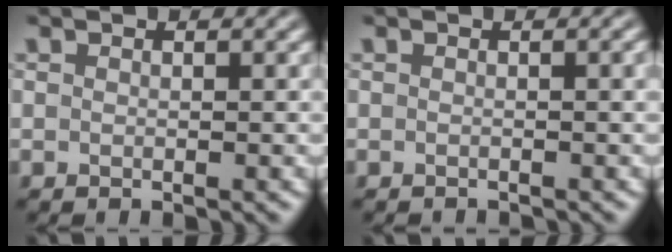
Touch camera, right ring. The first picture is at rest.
{"total": 1.6, "force": [-0.9, 0.5, 1.2], "torque": [-0.004, -0.001, -0.015]}